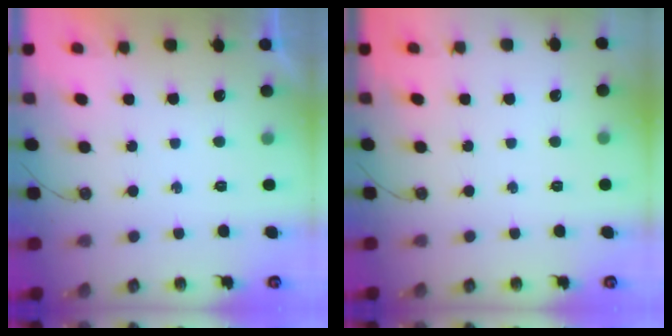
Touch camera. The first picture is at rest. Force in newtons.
{"total": 0.0}